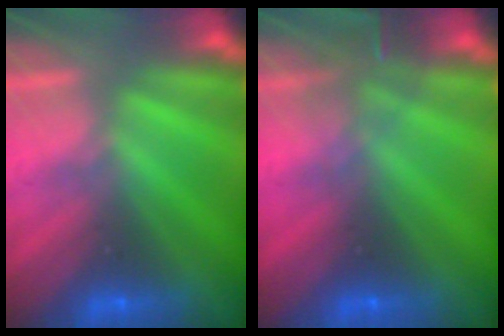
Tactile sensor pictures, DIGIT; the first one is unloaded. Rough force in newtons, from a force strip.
{"total": 3.0}